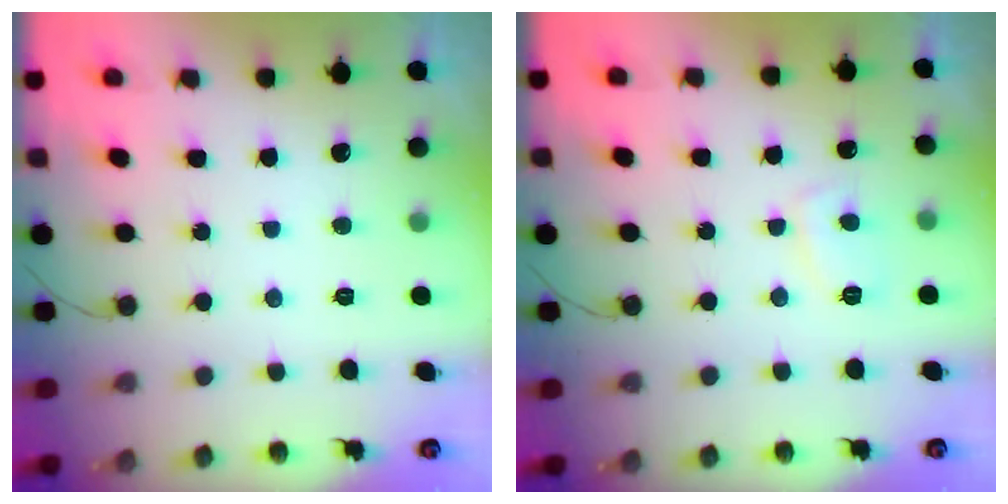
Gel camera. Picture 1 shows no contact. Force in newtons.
{"total": 4.4, "press": 4.3, "slide": 0.6}